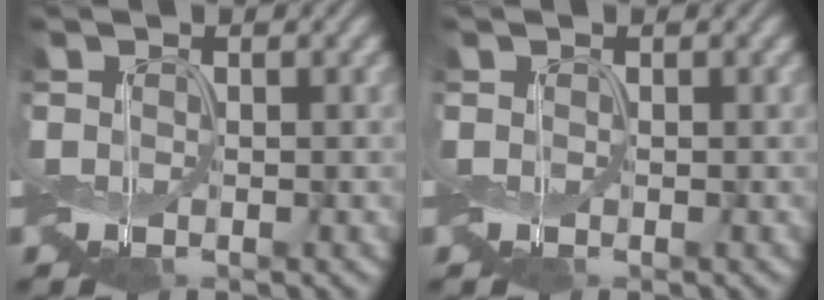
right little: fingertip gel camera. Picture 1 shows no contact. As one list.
[{"total": 0.0}]